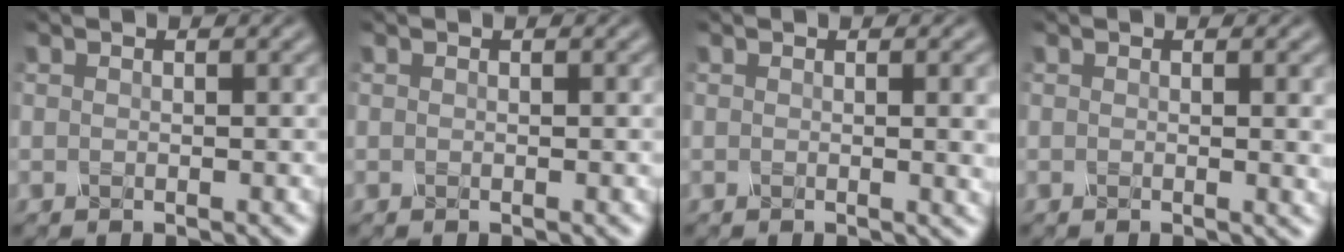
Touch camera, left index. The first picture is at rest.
{"total": 0.0}
{"total": 3.9, "force": [0.3, 1.4, 3.6], "torque": [-0.027, 0.005, 0.005]}
{"total": 2.3, "force": [0.3, 0.8, 2.1], "torque": [-0.015, 0.000, 0.001]}